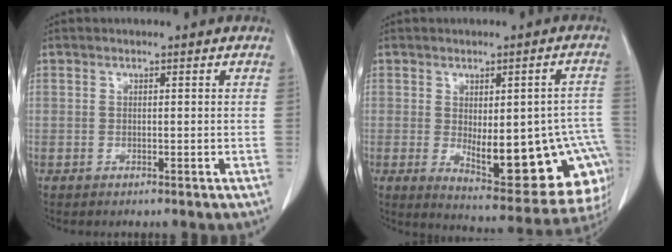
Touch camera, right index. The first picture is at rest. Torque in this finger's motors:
{"motor_torque": [1.51, -0.62, 0.37, 0.07]}